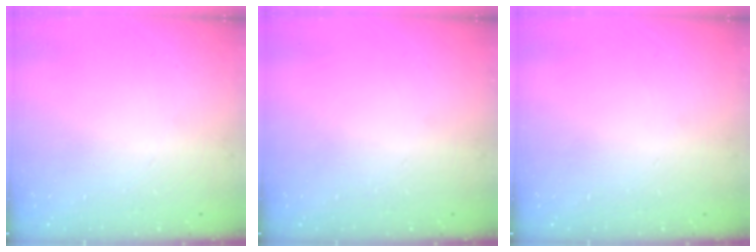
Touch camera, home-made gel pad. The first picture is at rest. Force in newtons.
{"total": 0.0}
{"total": 0.0}